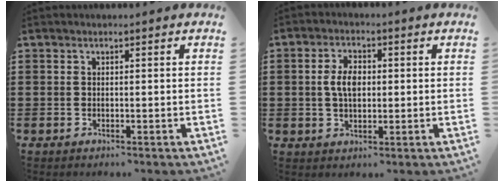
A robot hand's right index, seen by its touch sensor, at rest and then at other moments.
{"total": 4.7, "force": [0.3, 2.7, 3.8], "torque": [-0.086, 0.009, 0.001]}